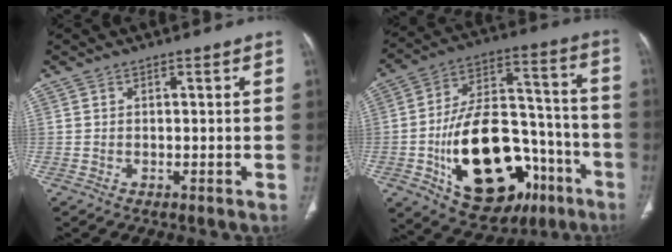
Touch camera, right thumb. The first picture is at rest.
{"total": 28.2, "force": [-10.2, 15.9, 20.9], "torque": [-0.338, 0.052, -0.146]}